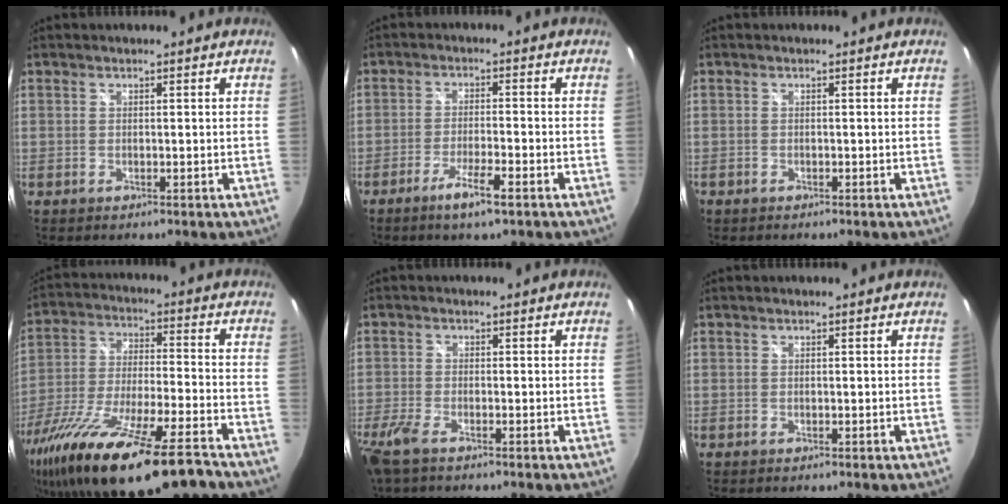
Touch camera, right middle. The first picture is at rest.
{"total": 5.8, "force": [-3.6, 0.3, 4.5], "torque": [-0.098, -0.008, -0.064]}
{"total": 0.8, "force": [-0.5, 0.5, 0.1], "torque": [-0.004, -0.002, -0.011]}
{"total": 25.9, "force": [-18.5, 4.5, 17.6], "torque": [-0.342, -0.068, -0.313]}
{"total": 5.6, "force": [-3.7, 1.8, 3.7], "torque": [-0.101, -0.017, -0.075]}
{"total": 0.0}